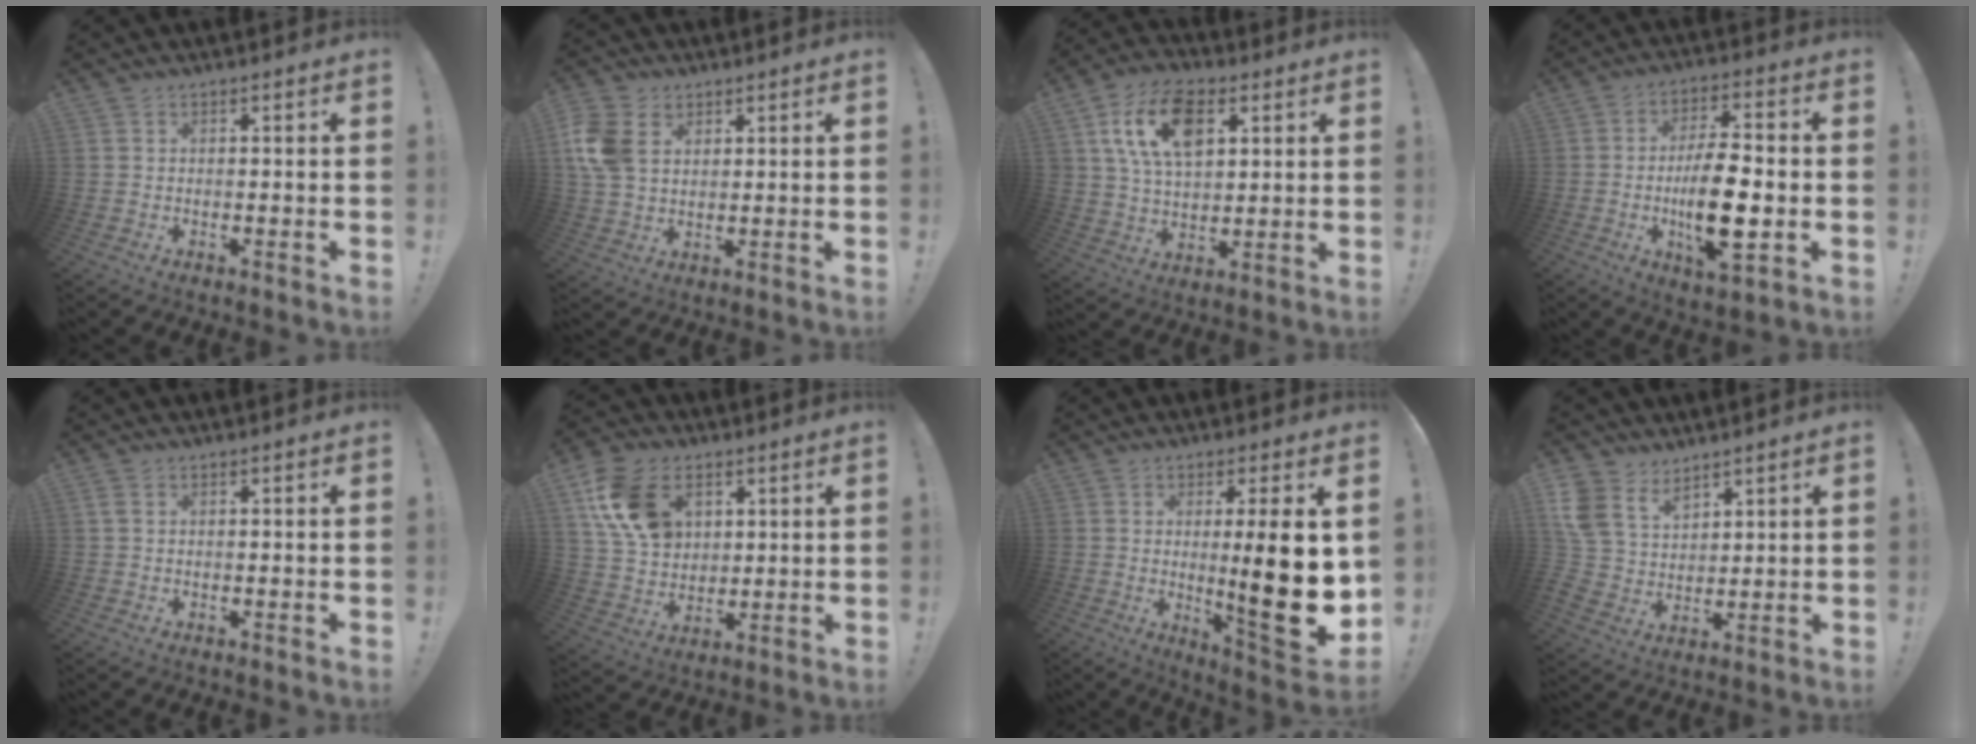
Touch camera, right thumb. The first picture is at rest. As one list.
[{"total": 12.0, "force": [3.9, 8.9, 7.1], "torque": [-0.150, -0.003, 0.078]}, {"total": 16.0, "force": [6.4, 9.8, 10.8], "torque": [-0.179, -0.004, 0.122]}, {"total": 14.9, "force": [-2.5, 5.2, 13.7], "torque": [-0.252, 0.000, -0.045]}, {"total": 1.2, "force": [0.4, 0.7, 0.9], "torque": [-0.022, 0.005, 0.008]}, {"total": 16.9, "force": [7.1, 11.9, 9.7], "torque": [-0.172, -0.021, 0.140]}, {"total": 16.7, "force": [0.8, 2.4, 16.5], "torque": [-0.236, -0.025, 0.011]}, {"total": 10.7, "force": [7.0, 6.9, 4.3], "torque": [-0.100, -0.038, 0.140]}]